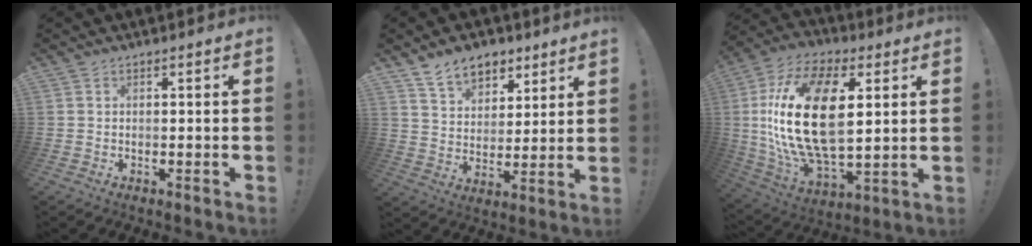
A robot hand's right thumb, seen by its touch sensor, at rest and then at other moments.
{"total": 10.5, "force": [7.5, 6.4, 3.6], "torque": [-0.049, -0.050, 0.144]}
{"total": 26.1, "force": [3.7, 13.7, 21.9], "torque": [-0.440, -0.006, 0.064]}